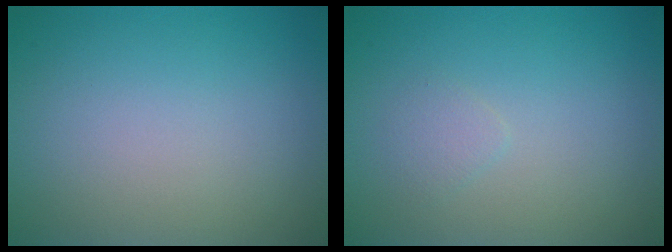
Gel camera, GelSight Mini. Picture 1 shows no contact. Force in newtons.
{"total": 0.9, "press": 0.9, "slide": 0.0}